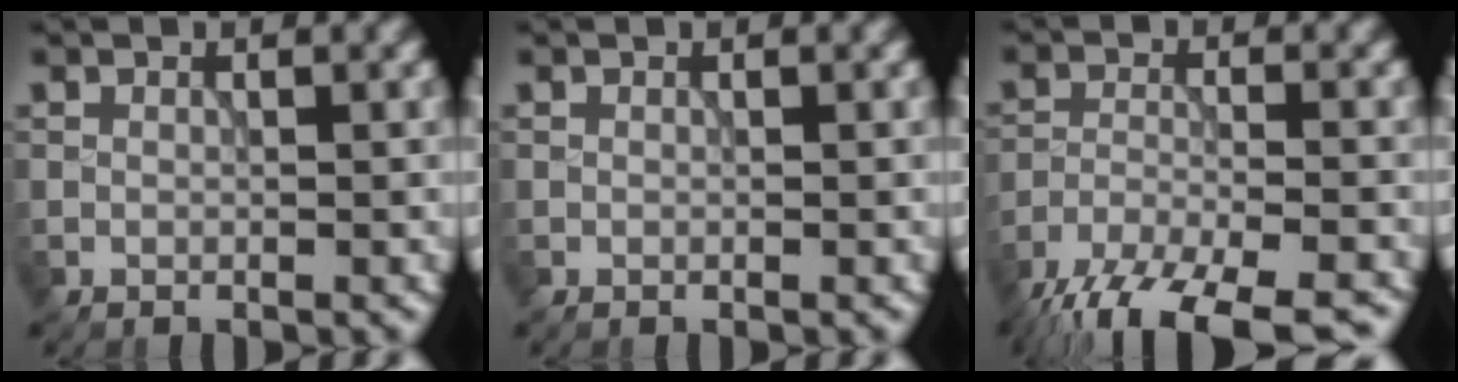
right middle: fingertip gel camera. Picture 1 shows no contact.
{"total": 0.0}
{"total": 12.8, "force": [-10.8, 3.8, 5.8], "torque": [-0.107, -0.030, -0.162]}